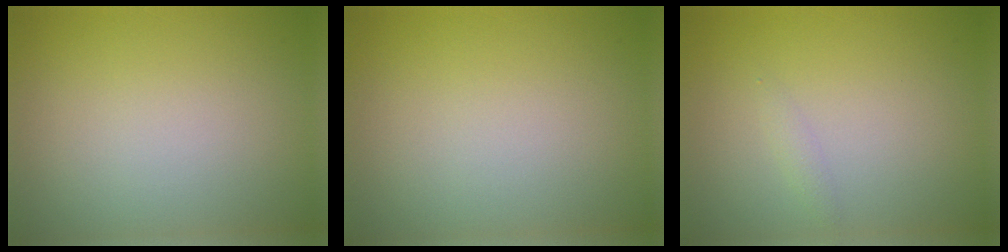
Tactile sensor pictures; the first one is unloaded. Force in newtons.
{"total": 0.0}
{"total": 0.7, "press": 0.7, "slide": 0.0}